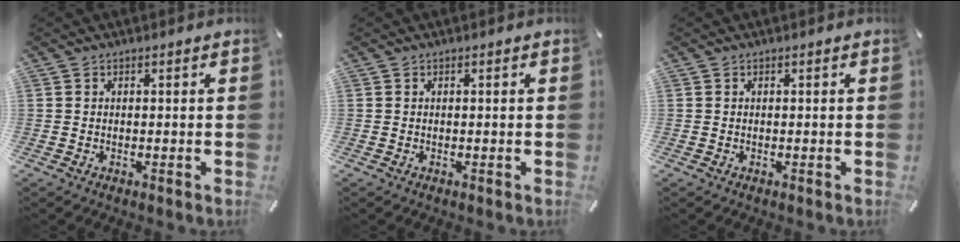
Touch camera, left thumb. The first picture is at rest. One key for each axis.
{"total": 0.0}
{"total": 0.0}